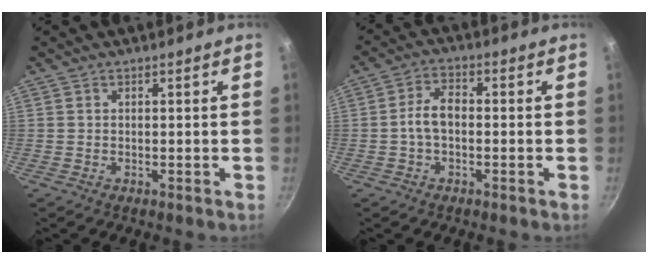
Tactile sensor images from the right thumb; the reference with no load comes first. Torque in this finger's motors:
{"motor_torque": [0.00, -0.21, 0.70, -0.45, 0.01]}